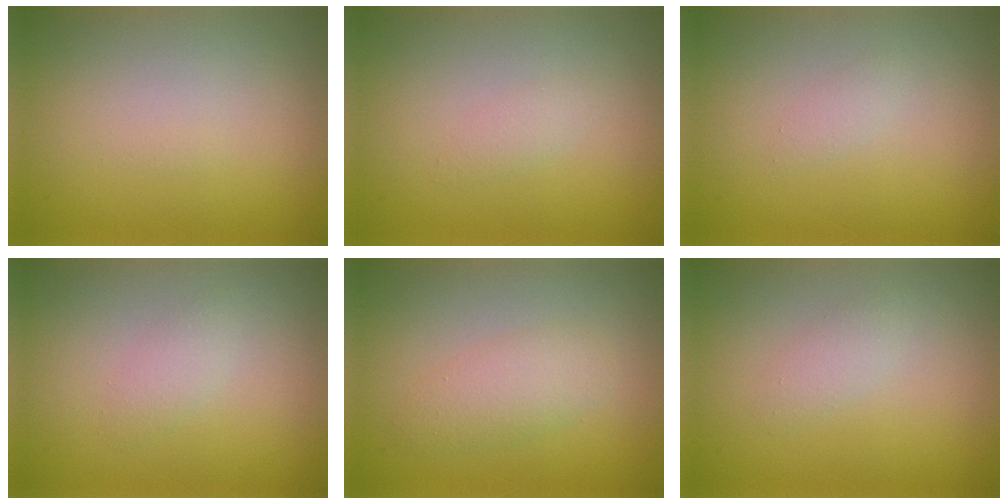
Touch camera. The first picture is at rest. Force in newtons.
{"total": 0.8, "press": 0.8, "slide": 0.1}
{"total": 0.7, "press": 0.7, "slide": 0.0}
{"total": 1.2, "press": 1.2, "slide": 0.1}
{"total": 2.6, "press": 2.6, "slide": 0.1}
{"total": 1.2, "press": 1.2, "slide": 0.0}